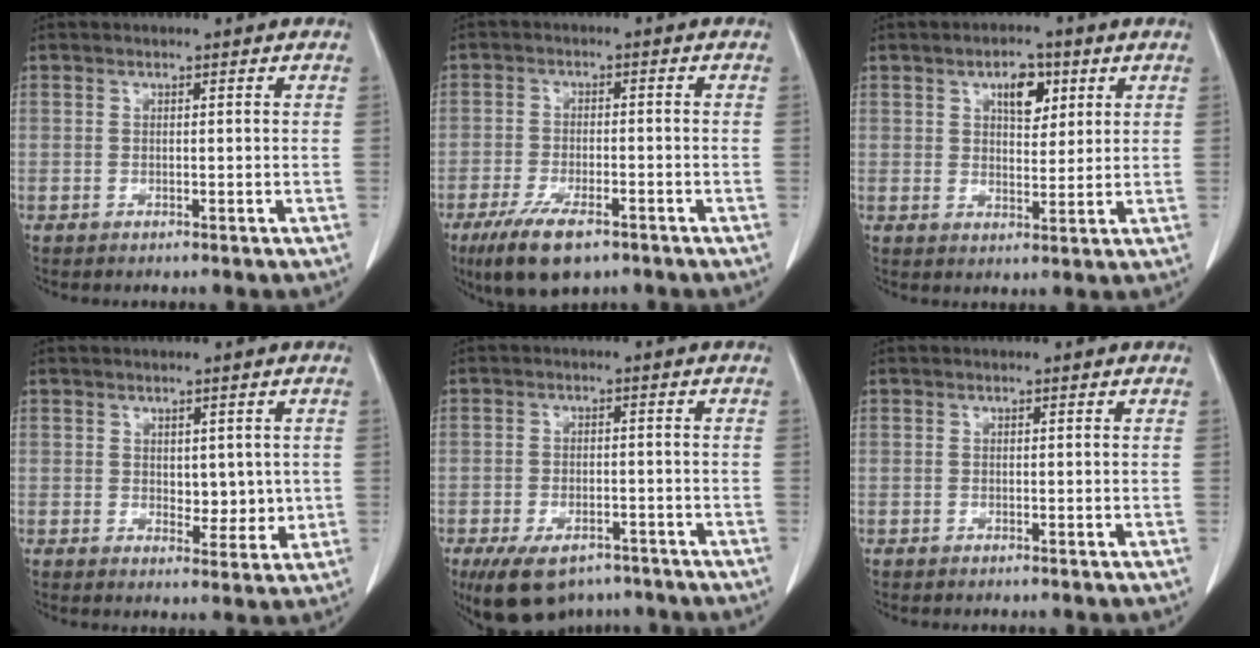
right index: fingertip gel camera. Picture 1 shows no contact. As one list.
[{"total": 8.2, "force": [-5.4, 2.6, 5.6], "torque": [-0.106, -0.013, -0.089]}, {"total": 5.2, "force": [2.5, 2.6, 3.8], "torque": [-0.060, 0.005, 0.041]}, {"total": 4.0, "force": [0.5, 2.4, 3.2], "torque": [-0.036, -0.009, 0.013]}, {"total": 10.2, "force": [-7.5, 4.8, 4.8], "torque": [-0.088, -0.002, -0.116]}, {"total": 0.0}]